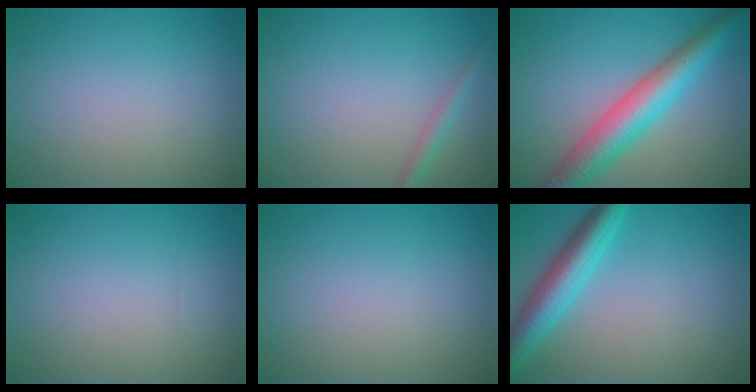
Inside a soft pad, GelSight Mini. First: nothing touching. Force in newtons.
{"total": 1.5, "press": 1.5, "slide": 0.1}
{"total": 6.9, "press": 6.9, "slide": 0.1}
{"total": 0.0}
{"total": 0.0}
{"total": 5.3, "press": 5.3, "slide": 0.2}